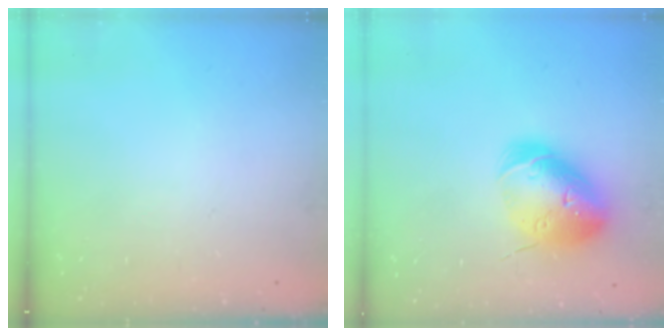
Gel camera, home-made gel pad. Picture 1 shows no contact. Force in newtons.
{"total": 18.2, "press": 18.0, "slide": 2.8}